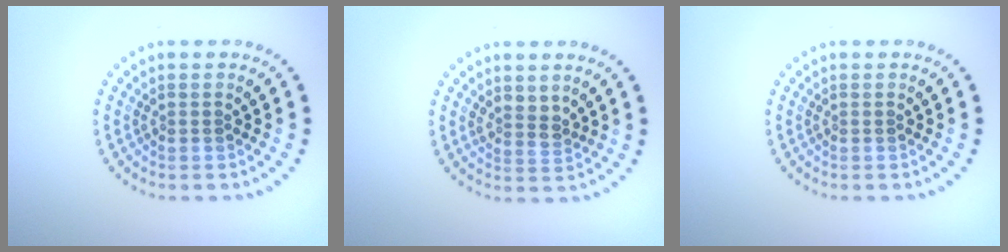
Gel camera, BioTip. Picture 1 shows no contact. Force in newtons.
{"total": 1.5, "press": 1.3, "slide": 0.8}
{"total": 0.0}